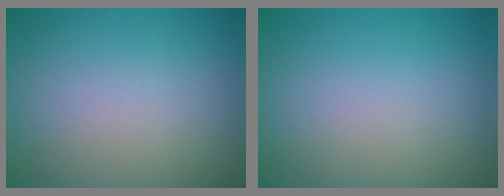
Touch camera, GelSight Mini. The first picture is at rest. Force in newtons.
{"total": 0.0}